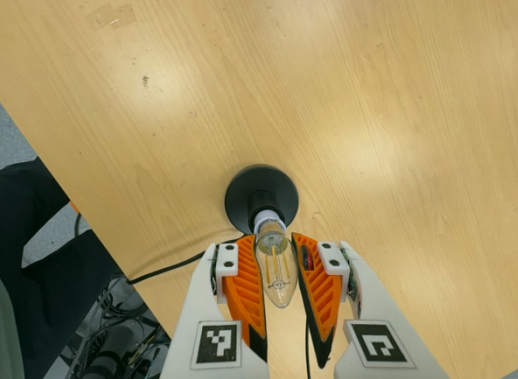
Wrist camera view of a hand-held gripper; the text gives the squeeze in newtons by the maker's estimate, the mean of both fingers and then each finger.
{"total": 20.5, "left": 22.4, "right": 18.6}